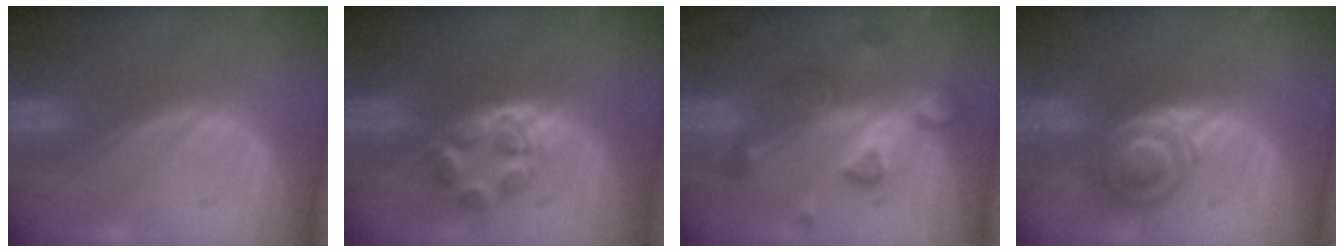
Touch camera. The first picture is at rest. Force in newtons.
{"total": 5.0, "press": 4.8, "slide": 1.3}
{"total": 7.7, "press": 6.9, "slide": 3.4}
{"total": 6.5, "press": 5.8, "slide": 3.0}